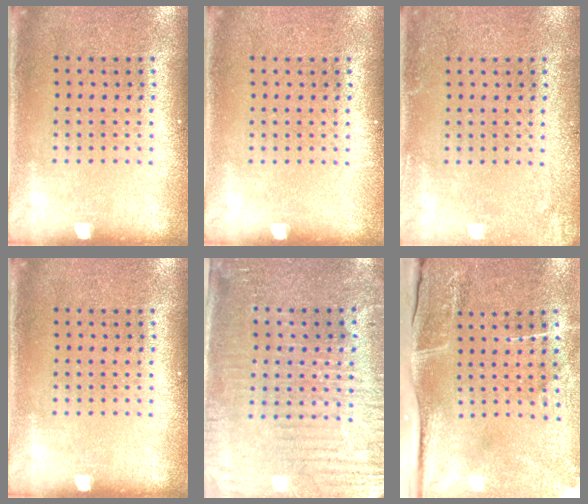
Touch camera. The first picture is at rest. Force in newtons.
{"total": 0.0}
{"total": 1.8, "press": 1.8, "slide": 0.2}
{"total": 0.0}
{"total": 3.7, "press": 3.4, "slide": 1.5}
{"total": 4.9, "press": 3.9, "slide": 3.0}